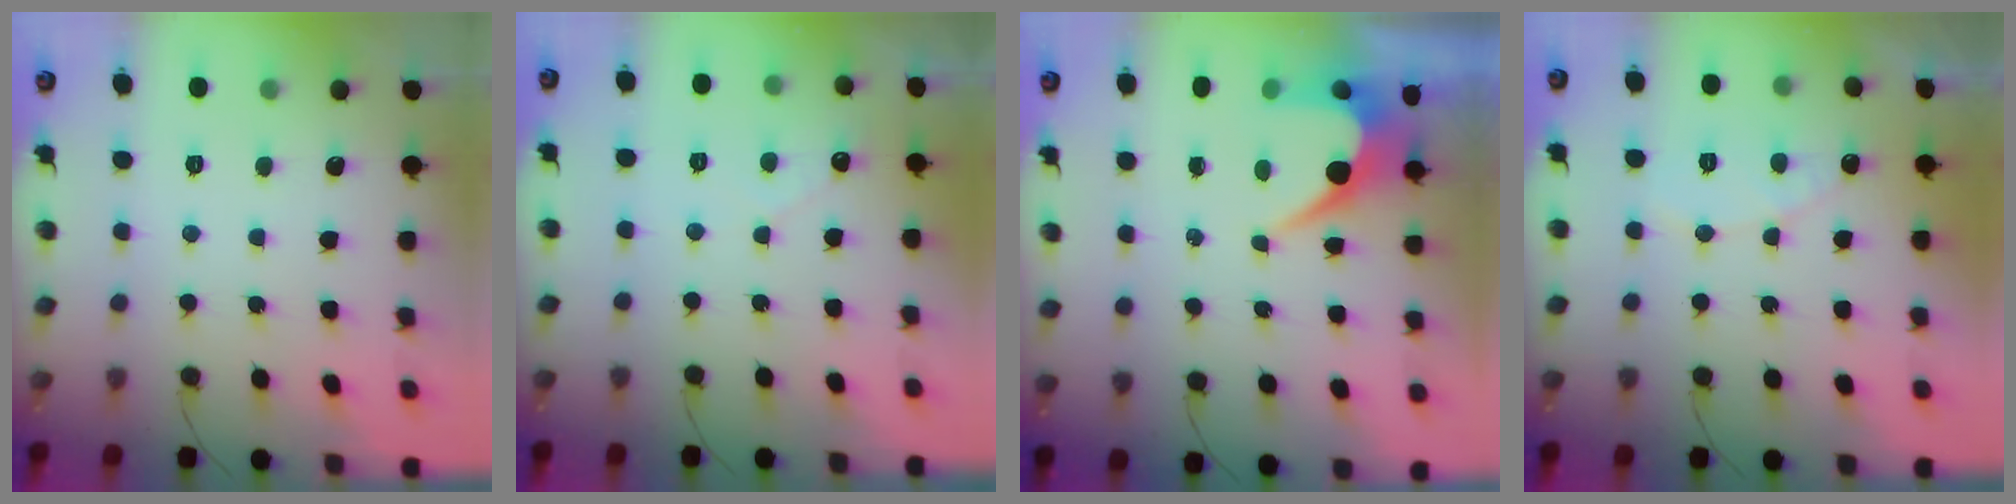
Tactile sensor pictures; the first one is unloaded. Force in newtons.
{"total": 2.2, "press": 2.2, "slide": 0.1}
{"total": 7.4, "press": 7.4, "slide": 0.3}
{"total": 6.6, "press": 6.6, "slide": 0.5}